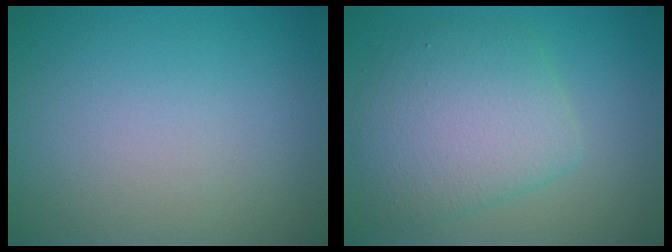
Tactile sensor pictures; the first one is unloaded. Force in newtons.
{"total": 5.8, "press": 5.8, "slide": 0.2}